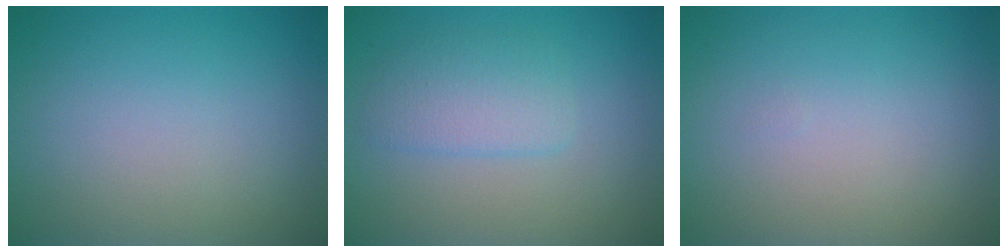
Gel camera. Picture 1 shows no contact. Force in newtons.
{"total": 2.6, "press": 2.6, "slide": 0.0}
{"total": 0.0}